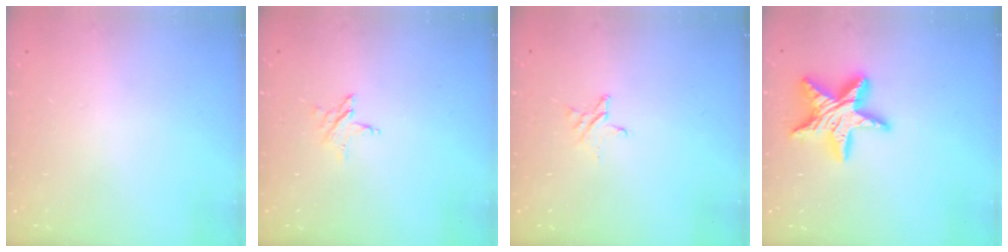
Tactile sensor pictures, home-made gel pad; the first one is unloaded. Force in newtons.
{"total": 3.5, "press": 3.5, "slide": 0.3}
{"total": 3.8, "press": 3.8, "slide": 0.3}
{"total": 15.5, "press": 15.4, "slide": 1.4}